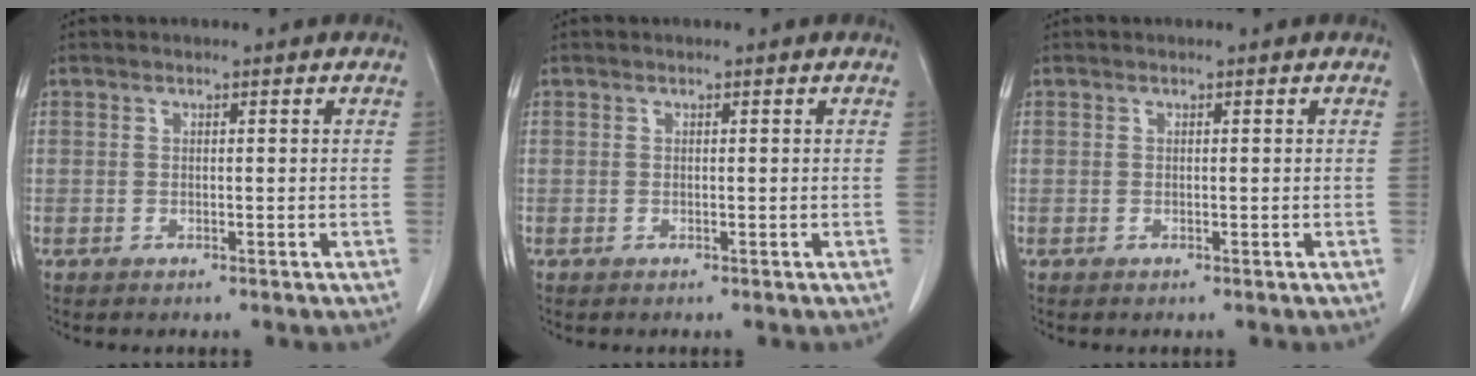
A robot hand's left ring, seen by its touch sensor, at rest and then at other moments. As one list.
[{"total": 0.0}, {"total": 0.0}]